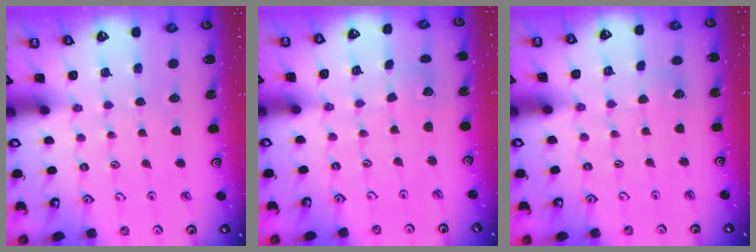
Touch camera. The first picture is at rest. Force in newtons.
{"total": 1.7, "press": 1.7, "slide": 0.1}
{"total": 3.0, "press": 3.0, "slide": 0.3}